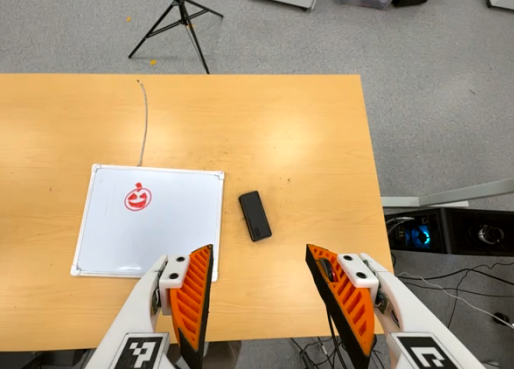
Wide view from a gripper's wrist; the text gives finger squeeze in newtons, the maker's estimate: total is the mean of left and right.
{"total": 0.0}